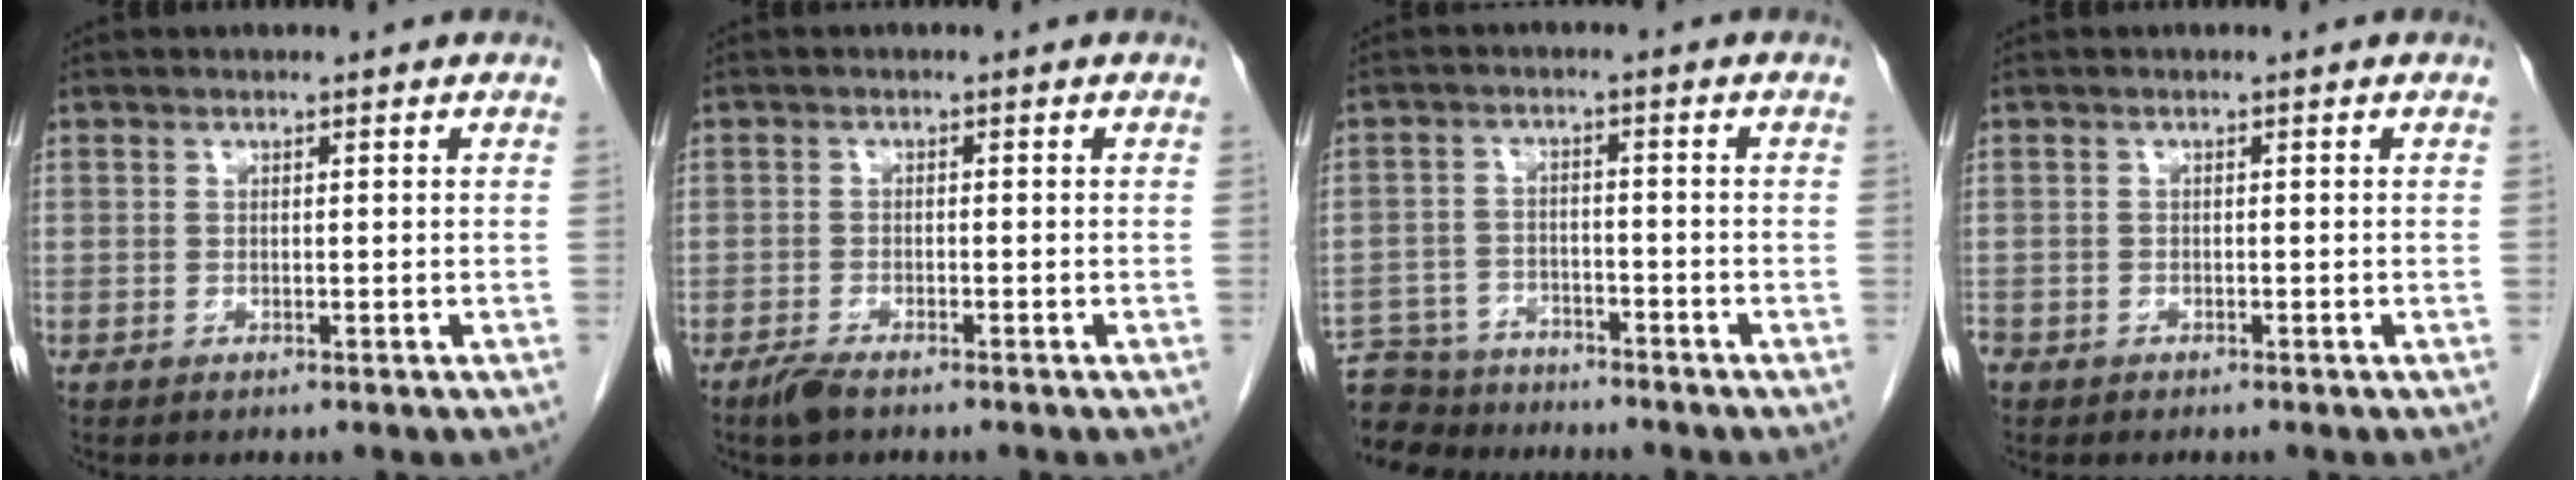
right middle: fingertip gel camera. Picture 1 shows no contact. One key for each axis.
{"total": 2.6, "fx": -2.0, "fy": 0.6, "fz": 1.5, "tx": -0.036, "ty": -0.005, "tz": -0.037}
{"total": 10.7, "fx": -9.9, "fy": 3.7, "fz": 1.8, "tx": -0.042, "ty": 0.007, "tz": -0.157}
{"total": 2.0, "fx": -1.4, "fy": 1.4, "fz": 0.5, "tx": -0.020, "ty": -0.002, "tz": -0.027}